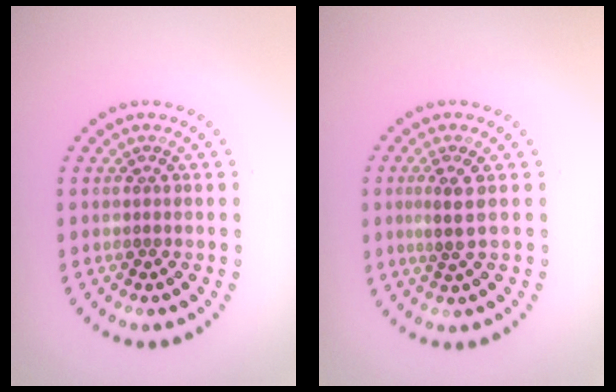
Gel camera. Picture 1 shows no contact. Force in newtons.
{"total": 1.8, "press": 1.5, "slide": 1.0}